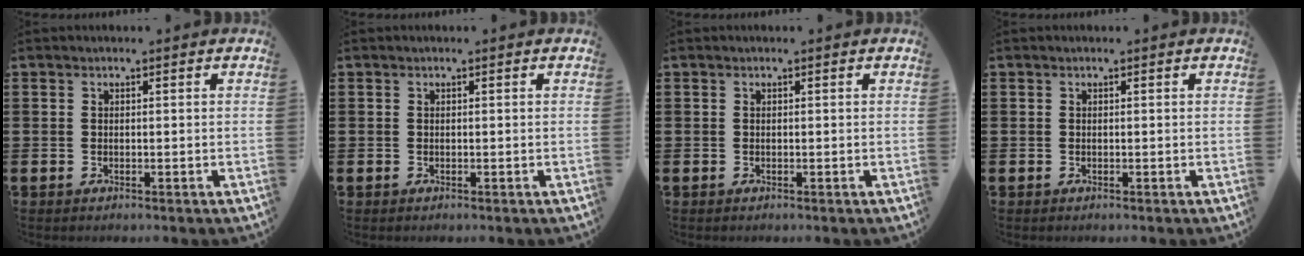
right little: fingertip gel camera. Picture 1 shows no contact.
{"total": 0.0}
{"total": 0.0}
{"total": 0.0}